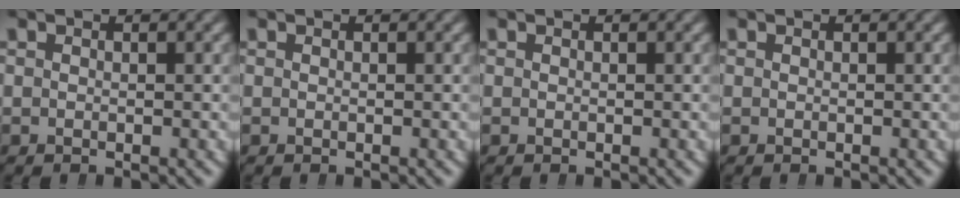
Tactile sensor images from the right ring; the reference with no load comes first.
{"total": 0.0}
{"total": 0.0}
{"total": 0.0}